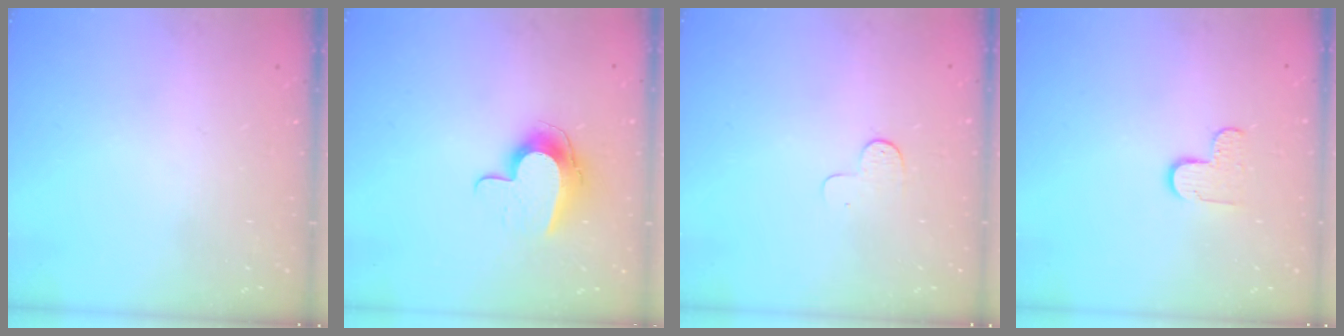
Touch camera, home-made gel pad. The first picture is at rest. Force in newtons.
{"total": 11.8, "press": 11.7, "slide": 0.7}
{"total": 3.9, "press": 3.9, "slide": 0.4}
{"total": 5.3, "press": 5.3, "slide": 0.5}